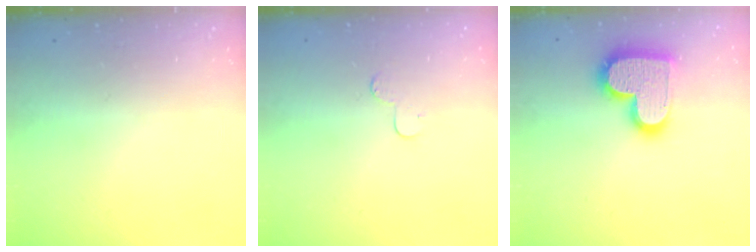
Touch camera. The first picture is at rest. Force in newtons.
{"total": 3.7, "press": 3.7, "slide": 0.2}
{"total": 17.6, "press": 17.5, "slide": 1.3}